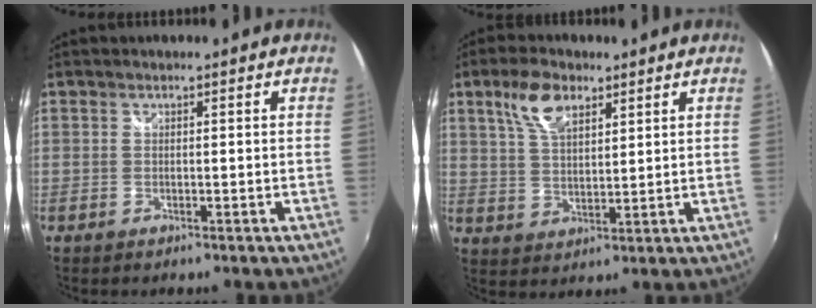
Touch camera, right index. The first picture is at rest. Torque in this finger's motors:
{"motor_torque": [0.74, 0.60, 0.21, 0.09]}